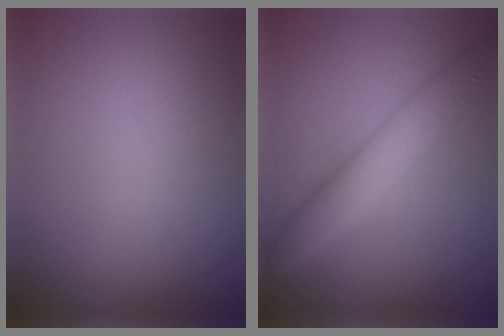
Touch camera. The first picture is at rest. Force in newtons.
{"total": 4.7, "press": 4.7, "slide": 0.1}